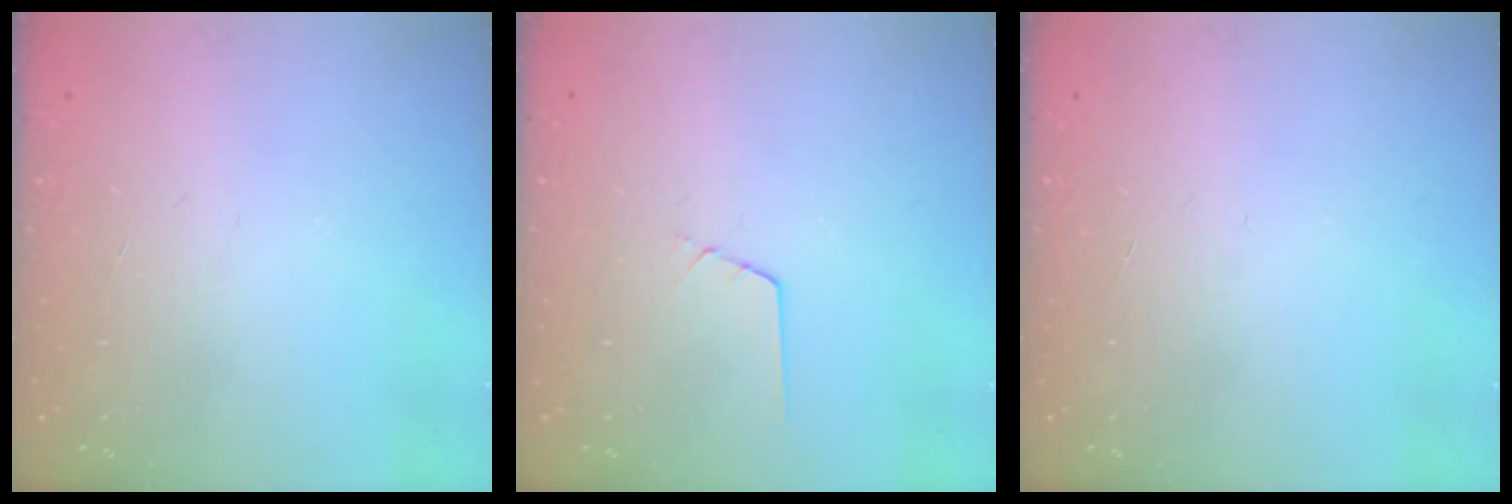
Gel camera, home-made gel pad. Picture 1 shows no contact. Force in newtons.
{"total": 0.6, "press": 0.5, "slide": 0.2}
{"total": 0.0}